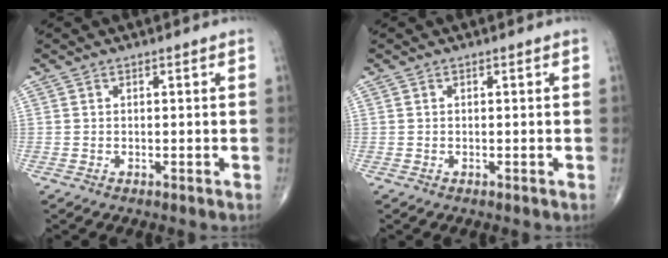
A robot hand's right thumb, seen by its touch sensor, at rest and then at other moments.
{"total": 0.0}